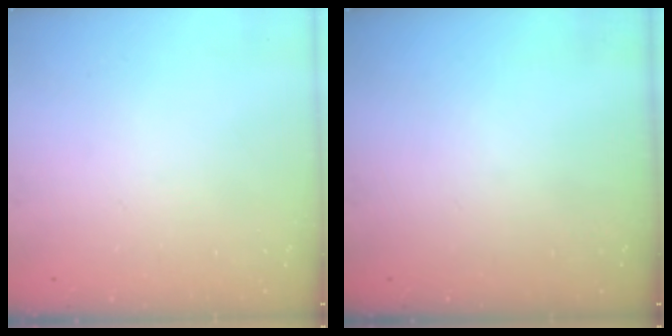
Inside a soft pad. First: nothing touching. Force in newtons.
{"total": 0.0}